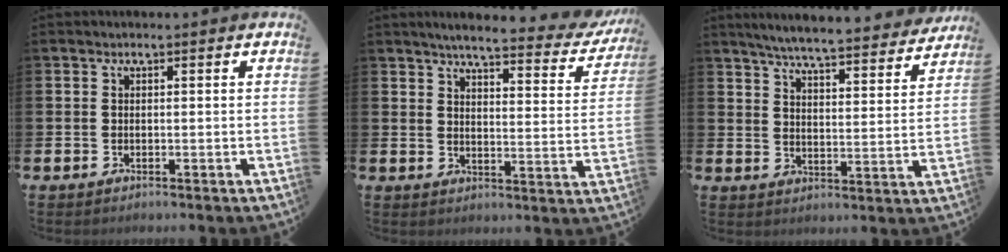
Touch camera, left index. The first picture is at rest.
{"total": 4.8, "force": [4.3, 0.5, 2.1], "torque": [-0.051, -0.035, 0.066]}
{"total": 6.2, "force": [5.9, 0.2, 2.0], "torque": [-0.055, -0.045, 0.099]}